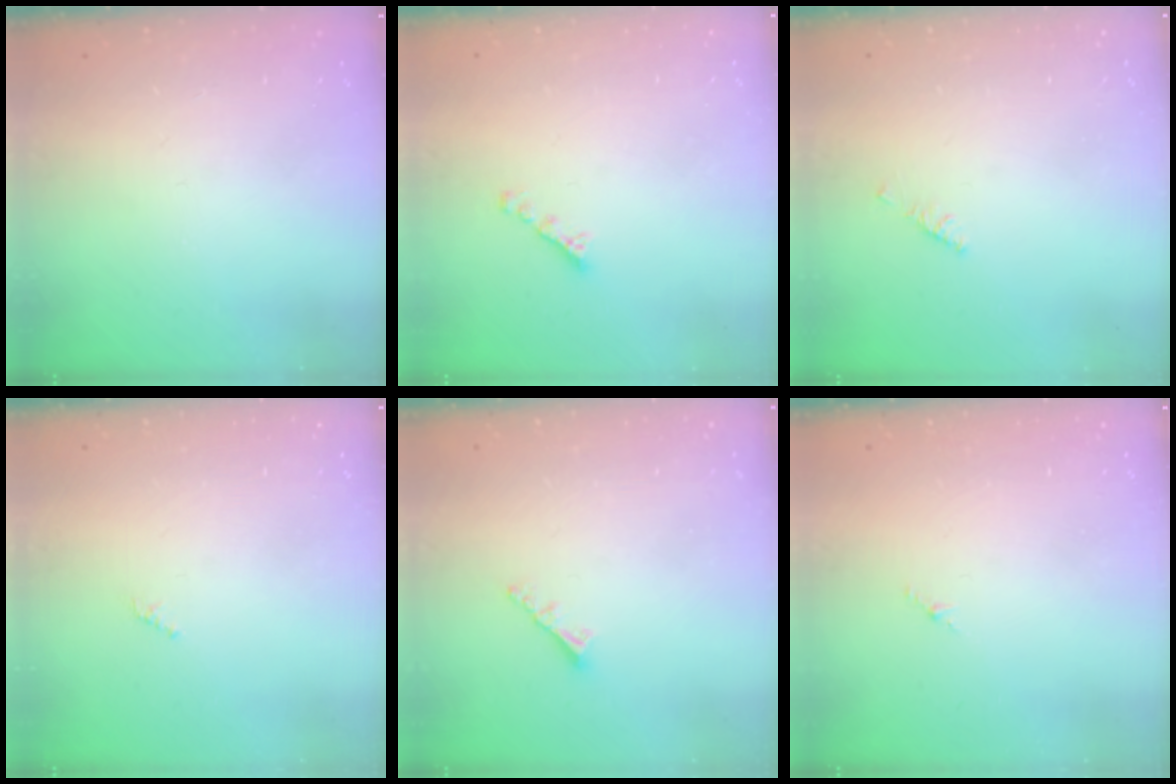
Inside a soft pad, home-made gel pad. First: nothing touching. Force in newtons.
{"total": 2.7, "press": 2.6, "slide": 0.8}
{"total": 2.1, "press": 2.0, "slide": 0.6}
{"total": 0.7, "press": 0.7, "slide": 0.3}
{"total": 2.3, "press": 2.3, "slide": 0.1}
{"total": 1.2, "press": 1.1, "slide": 0.6}